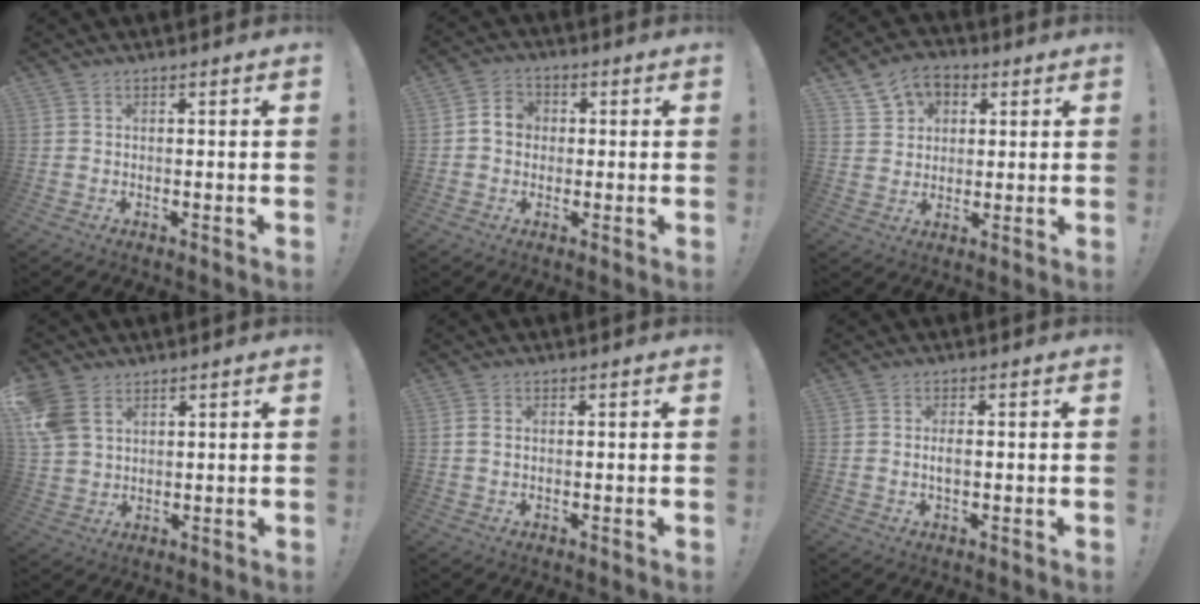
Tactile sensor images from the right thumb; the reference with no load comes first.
{"total": 5.6, "force": [0.1, 4.9, 2.6], "torque": [-0.039, 0.014, 0.002]}
{"total": 8.8, "force": [4.4, 7.0, 3.1], "torque": [-0.052, -0.018, 0.088]}
{"total": 8.5, "force": [3.8, 6.0, 4.7], "torque": [-0.106, -0.007, 0.077]}
{"total": 1.3, "force": [0.2, 0.8, 1.0], "torque": [-0.021, 0.005, 0.003]}
{"total": 2.5, "force": [-0.3, 1.0, 2.3], "torque": [-0.041, -0.003, -0.010]}